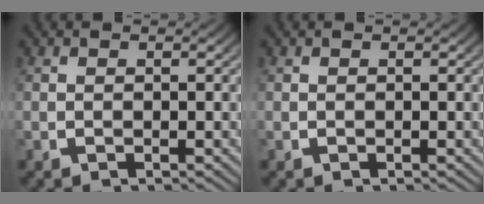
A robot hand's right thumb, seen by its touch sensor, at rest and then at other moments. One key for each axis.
{"total": 0.0}